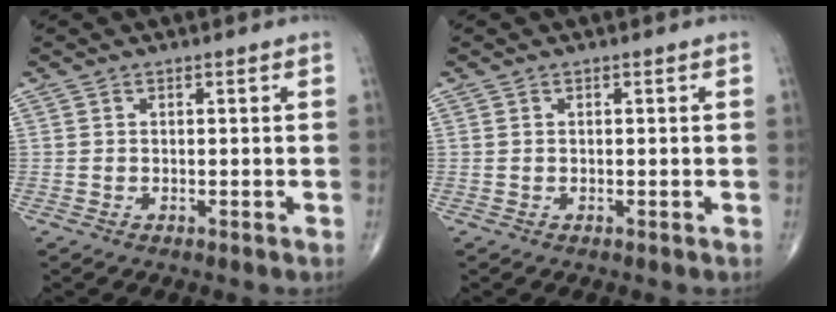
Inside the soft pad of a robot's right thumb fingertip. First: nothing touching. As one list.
[{"total": 0.0}]